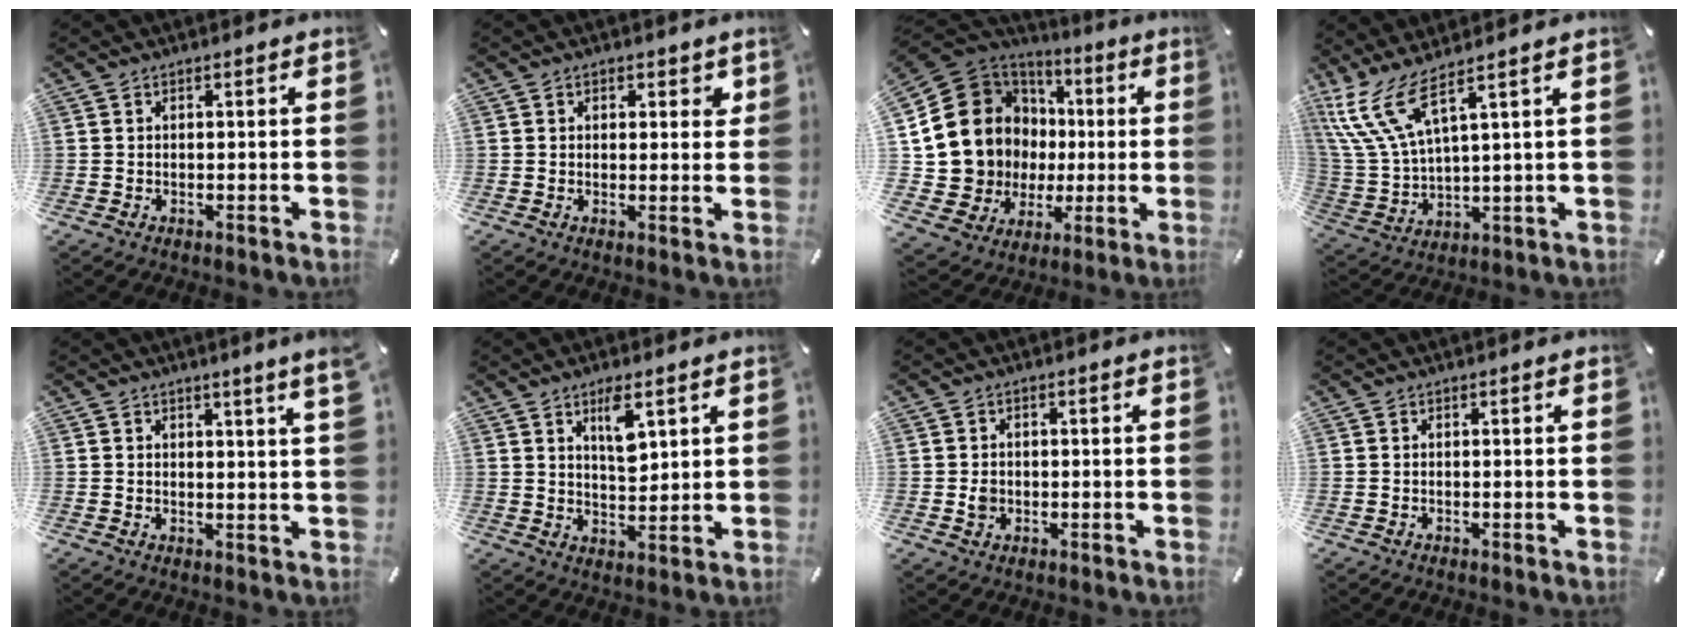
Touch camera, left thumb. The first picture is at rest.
{"total": 2.6, "force": [1.0, 2.0, 1.2], "torque": [-0.003, -0.002, 0.011]}
{"total": 17.7, "force": [1.4, 16.6, 5.9], "torque": [-0.123, -0.034, 0.061]}
{"total": 12.9, "force": [6.9, 4.6, 9.9], "torque": [-0.249, -0.041, 0.116]}
{"total": 3.0, "force": [2.1, -0.2, 2.1], "torque": [-0.036, -0.009, 0.035]}
{"total": 7.0, "force": [4.0, 3.0, 4.9], "torque": [-0.067, -0.022, 0.063]}
{"total": 2.3, "force": [-0.2, 2.0, 1.1], "torque": [-0.014, 0.000, -0.008]}
{"total": 0.0}